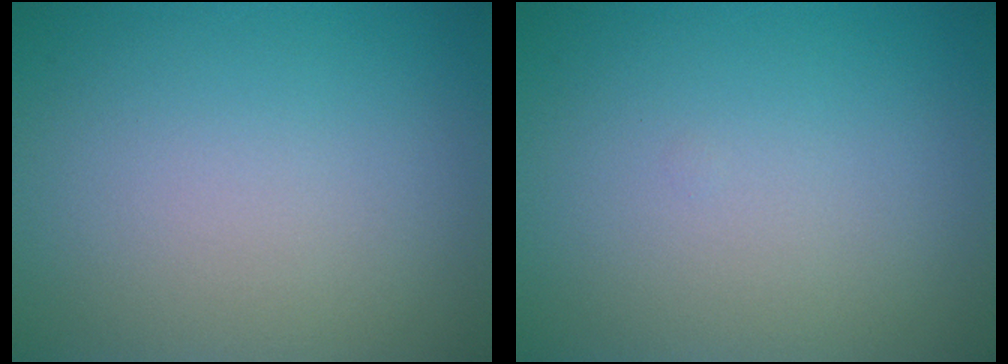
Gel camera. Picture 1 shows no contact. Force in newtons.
{"total": 0.0}